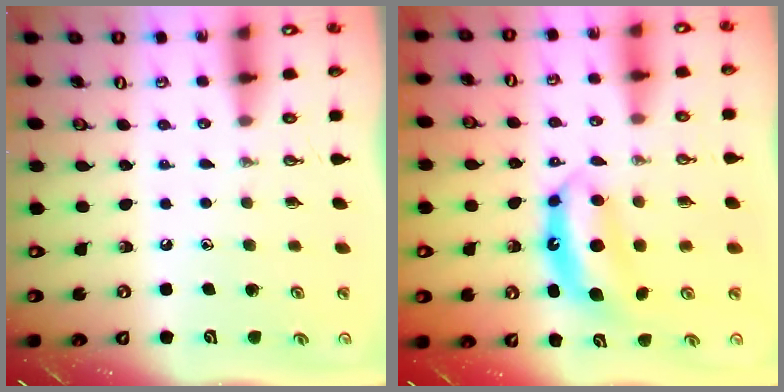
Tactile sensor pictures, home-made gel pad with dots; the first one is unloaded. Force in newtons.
{"total": 7.5, "press": 7.5, "slide": 0.4}